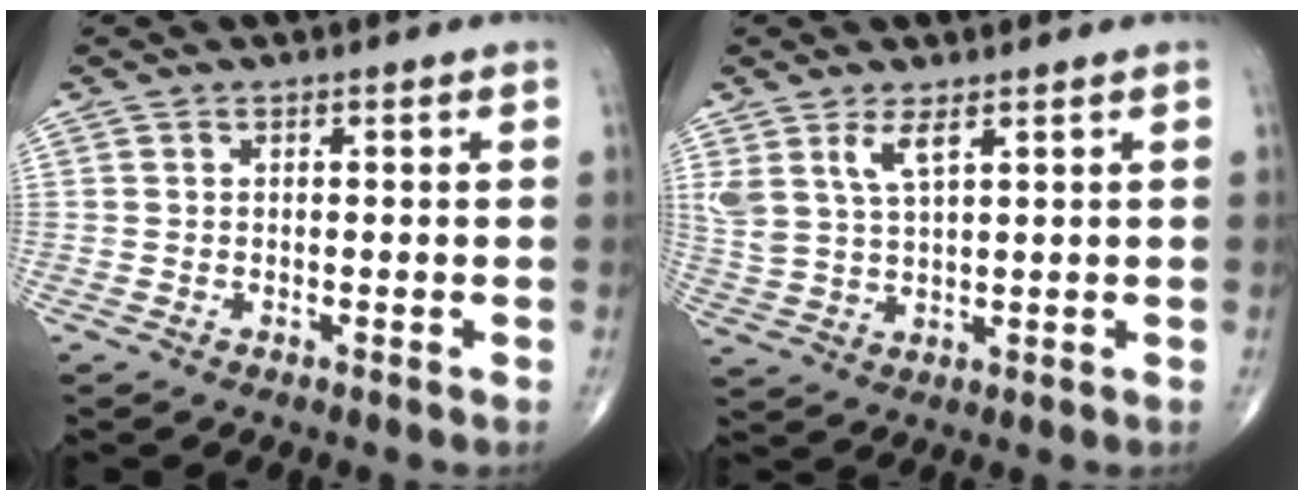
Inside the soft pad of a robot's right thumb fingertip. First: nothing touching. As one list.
[{"total": 5.6, "force": [3.1, 1.8, 4.3], "torque": [-0.092, -0.014, 0.070]}]